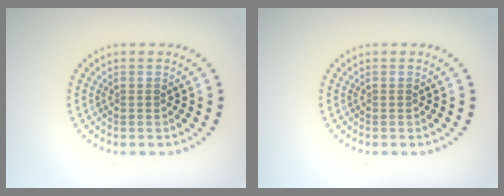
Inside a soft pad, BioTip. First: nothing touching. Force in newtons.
{"total": 0.0}